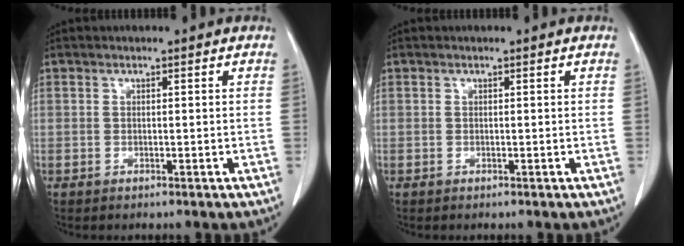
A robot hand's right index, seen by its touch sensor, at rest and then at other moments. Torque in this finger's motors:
{"motor_torque": [0.00, 0.00, 0.00, 0.00]}